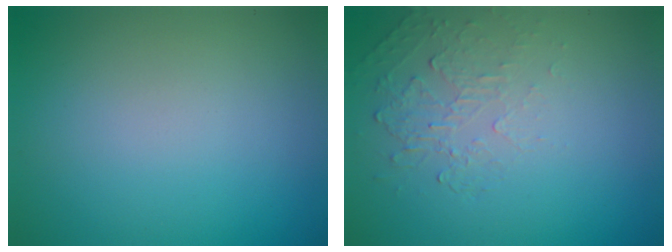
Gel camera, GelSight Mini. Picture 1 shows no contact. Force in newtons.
{"total": 2.1, "press": 0.7, "slide": 2.0}